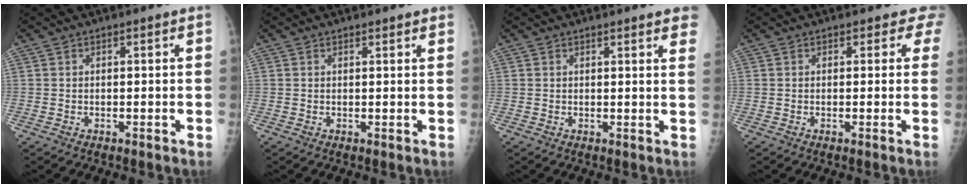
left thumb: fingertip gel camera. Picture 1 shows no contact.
{"total": 2.2, "force": [2.0, 0.4, 0.9], "torque": [-0.004, -0.002, 0.019]}
{"total": 6.6, "force": [5.2, 0.9, 3.9], "torque": [-0.034, -0.010, 0.045]}
{"total": 2.3, "force": [1.8, 1.4, -0.1], "torque": [0.027, -0.009, -0.002]}